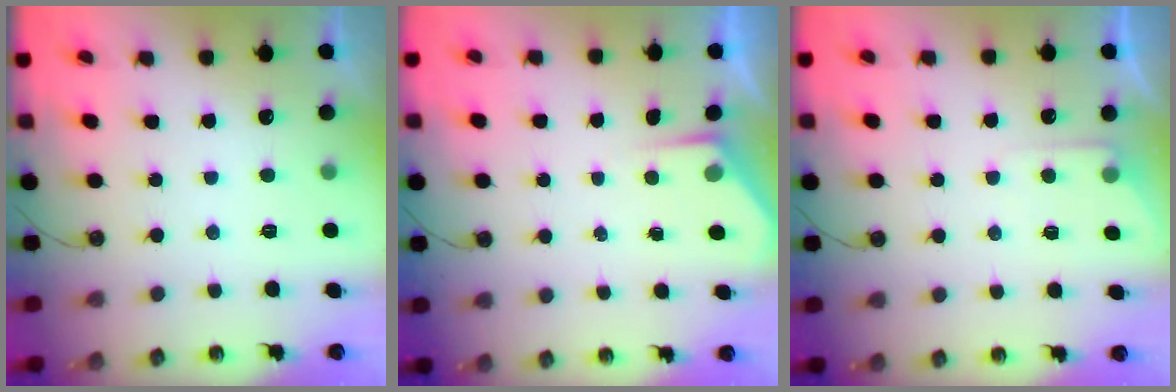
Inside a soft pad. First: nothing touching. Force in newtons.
{"total": 2.5, "press": 2.5, "slide": 0.4}
{"total": 4.1, "press": 4.0, "slide": 0.6}